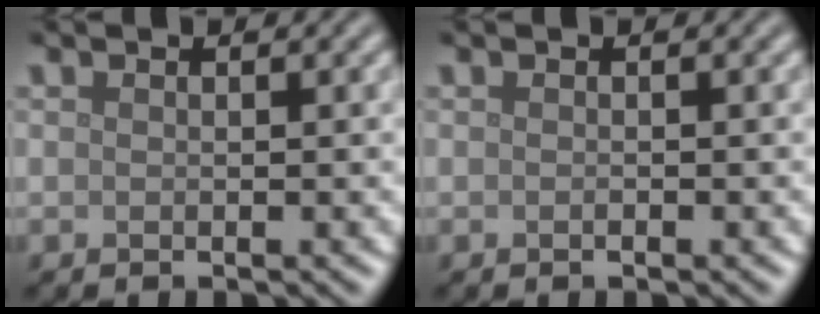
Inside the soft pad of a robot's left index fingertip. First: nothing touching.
{"total": 0.0}